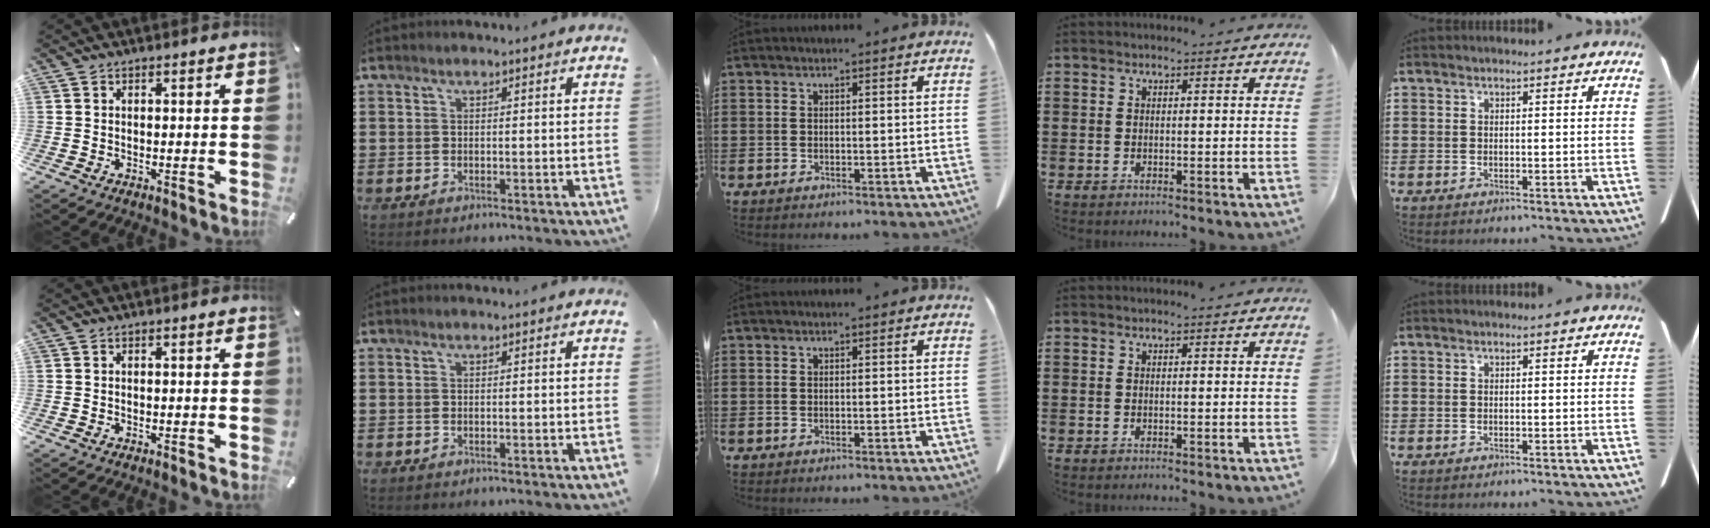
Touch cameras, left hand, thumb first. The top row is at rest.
{}